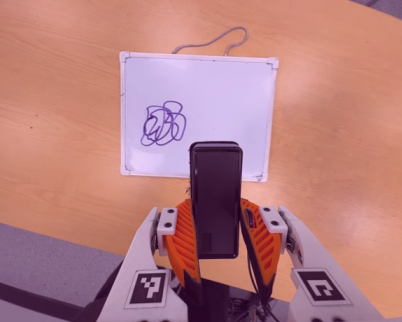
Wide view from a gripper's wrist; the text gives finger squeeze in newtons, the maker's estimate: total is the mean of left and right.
{"total": 4.5, "left": 3.3, "right": 5.7}